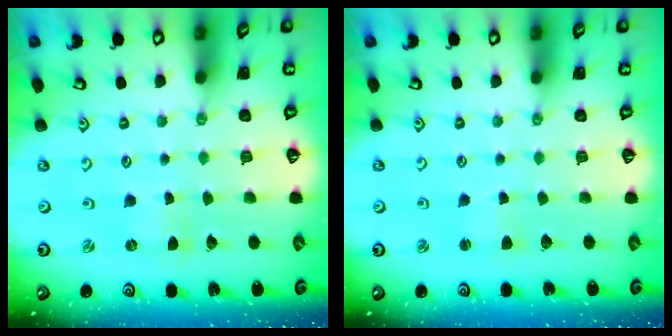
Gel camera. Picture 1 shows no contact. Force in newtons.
{"total": 2.1, "press": 2.1, "slide": 0.3}